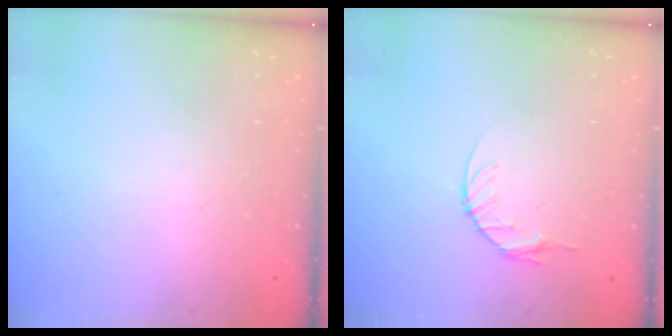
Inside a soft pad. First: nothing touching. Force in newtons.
{"total": 4.6, "press": 4.6, "slide": 0.6}